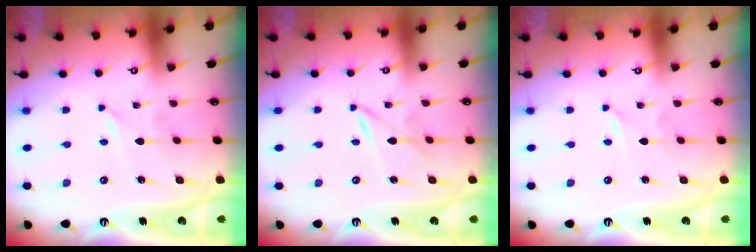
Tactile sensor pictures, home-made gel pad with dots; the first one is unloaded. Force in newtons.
{"total": 1.9, "press": 1.9, "slide": 0.1}
{"total": 0.0}